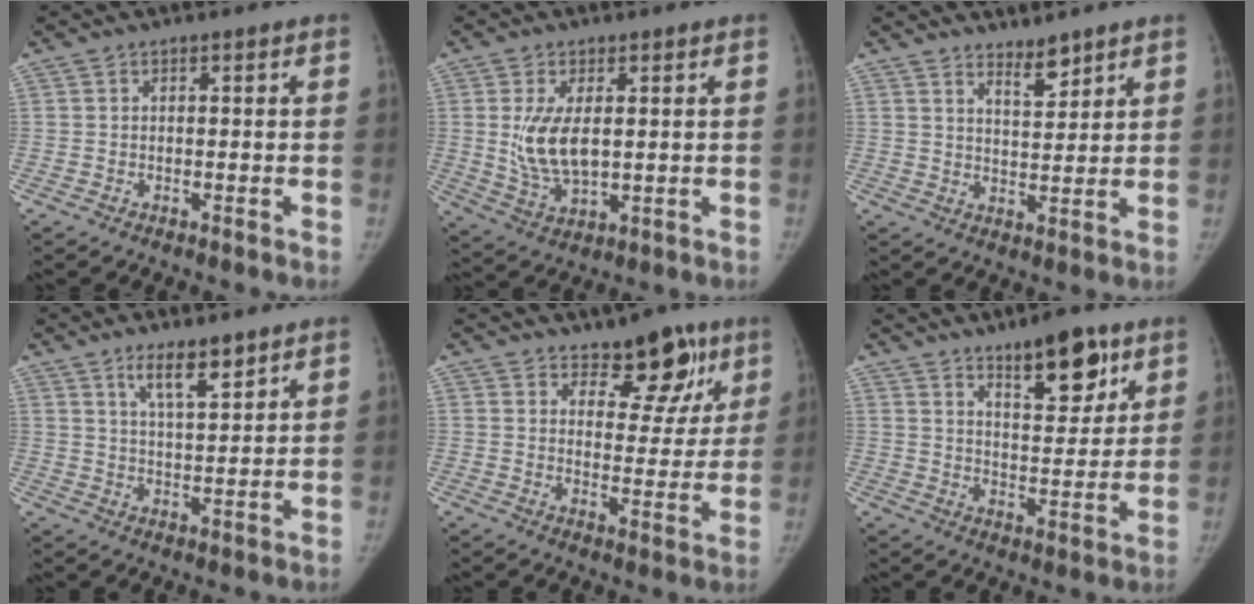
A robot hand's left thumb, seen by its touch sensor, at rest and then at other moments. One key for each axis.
{"total": 9.2, "fx": 1.3, "fy": 4.7, "fz": 7.9, "tx": -0.150, "ty": -0.016, "tz": 0.036}
{"total": 4.2, "fx": 3.6, "fy": 1.1, "fz": 1.9, "tx": -0.019, "ty": -0.035, "tz": 0.063}
{"total": 6.6, "fx": 4.6, "fy": 1.5, "fz": 4.5, "tx": -0.068, "ty": -0.033, "tz": 0.083}
{"total": 10.8, "fx": 7.2, "fy": 5.7, "fz": 5.7, "tx": -0.024, "ty": -0.042, "tz": 0.103}
{"total": 13.1, "fx": 8.4, "fy": 5.6, "fz": 8.4, "tx": -0.076, "ty": -0.050, "tz": 0.130}